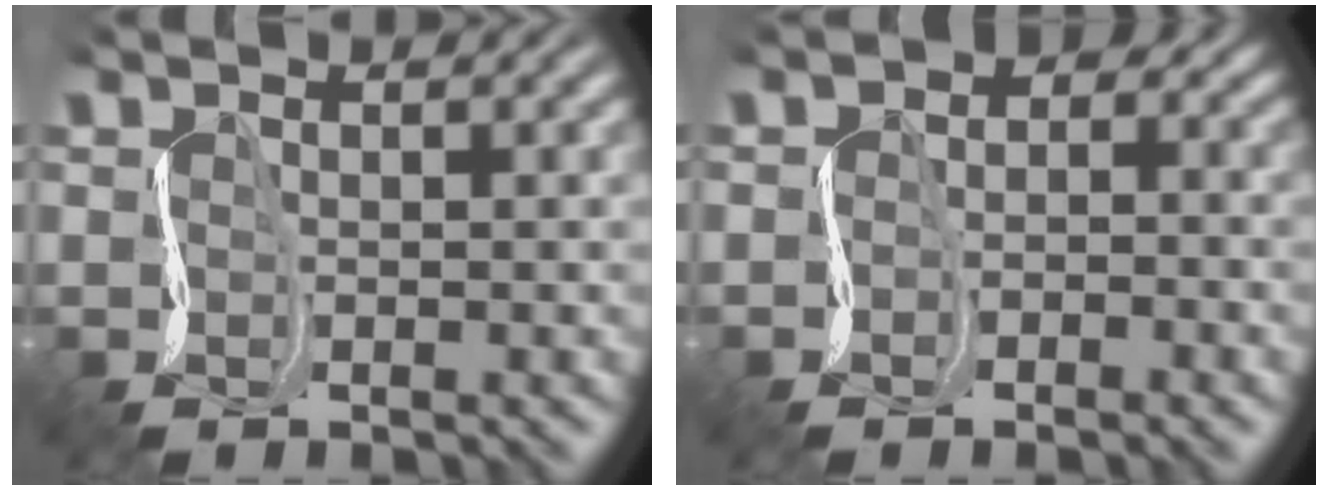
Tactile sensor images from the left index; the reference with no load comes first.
{"total": 2.6, "force": [-0.7, 1.9, 1.5], "torque": [-0.009, 0.004, -0.019]}